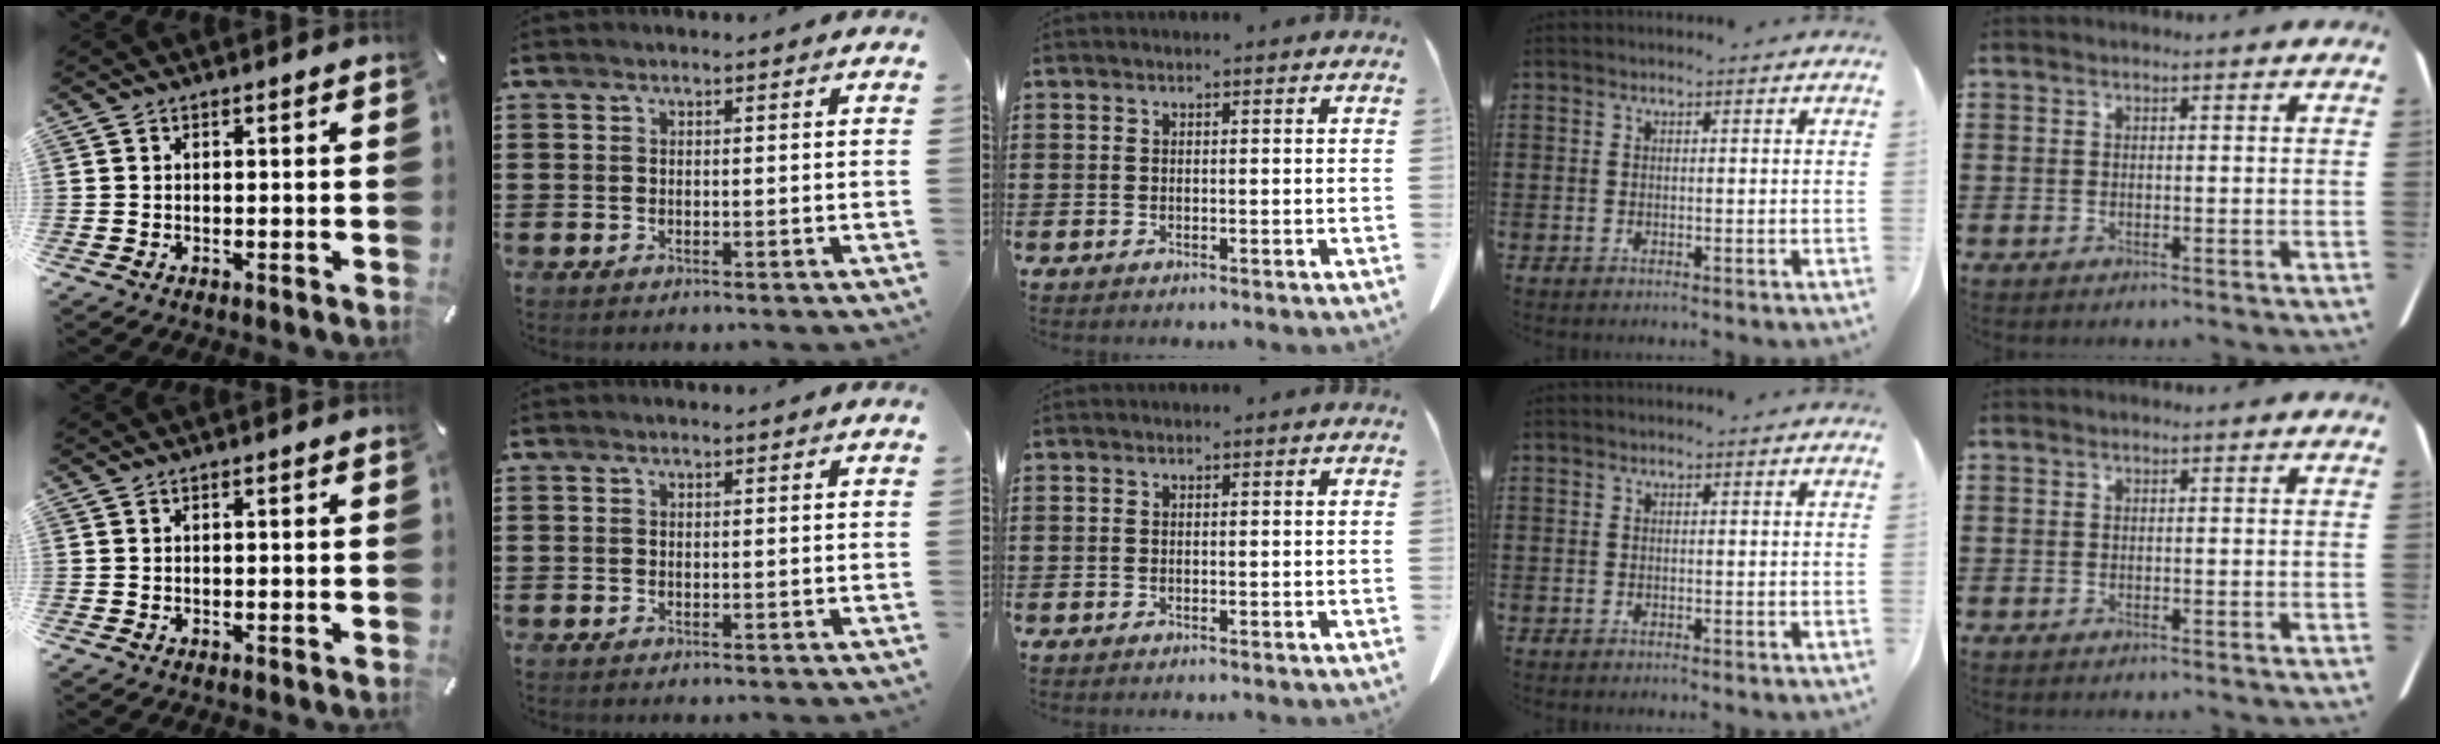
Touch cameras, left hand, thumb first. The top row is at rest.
{}